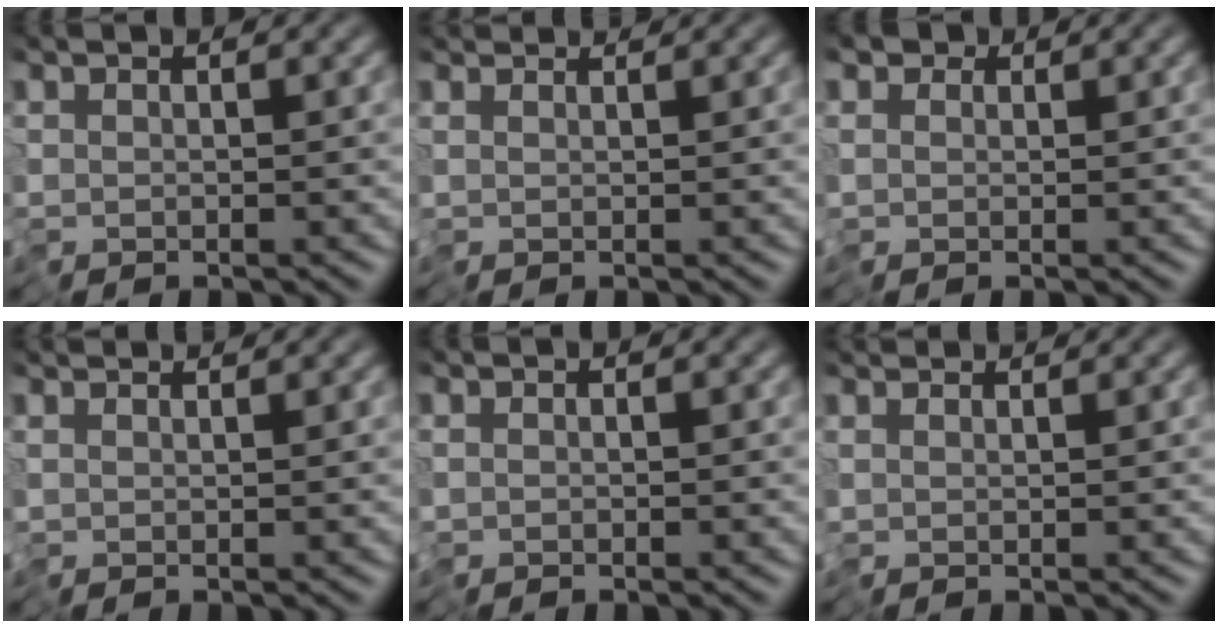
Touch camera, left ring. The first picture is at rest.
{"total": 2.0, "force": [1.8, 0.4, 0.6], "torque": [-0.021, 0.009, 0.024]}
{"total": 1.9, "force": [0.5, 1.7, 0.5], "torque": [-0.017, 0.002, 0.000]}
{"total": 1.2, "force": [1.2, 0.1, 0.3], "torque": [-0.013, 0.007, 0.019]}
{"total": 0.7, "force": [-0.5, 0.5, 0.2], "torque": [-0.006, -0.002, -0.012]}
{"total": 1.6, "force": [1.5, 0.2, 0.4], "torque": [-0.018, 0.008, 0.022]}